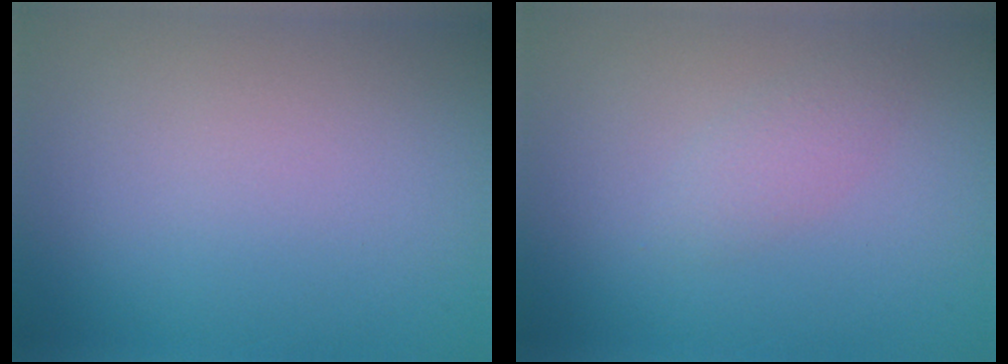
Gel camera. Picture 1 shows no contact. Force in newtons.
{"total": 1.5, "press": 1.5, "slide": 0.1}